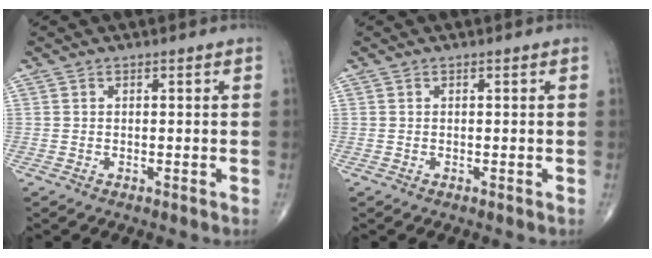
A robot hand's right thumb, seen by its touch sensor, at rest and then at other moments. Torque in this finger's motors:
{"motor_torque": [0.00, 0.00, 0.01, 0.02, 0.00]}